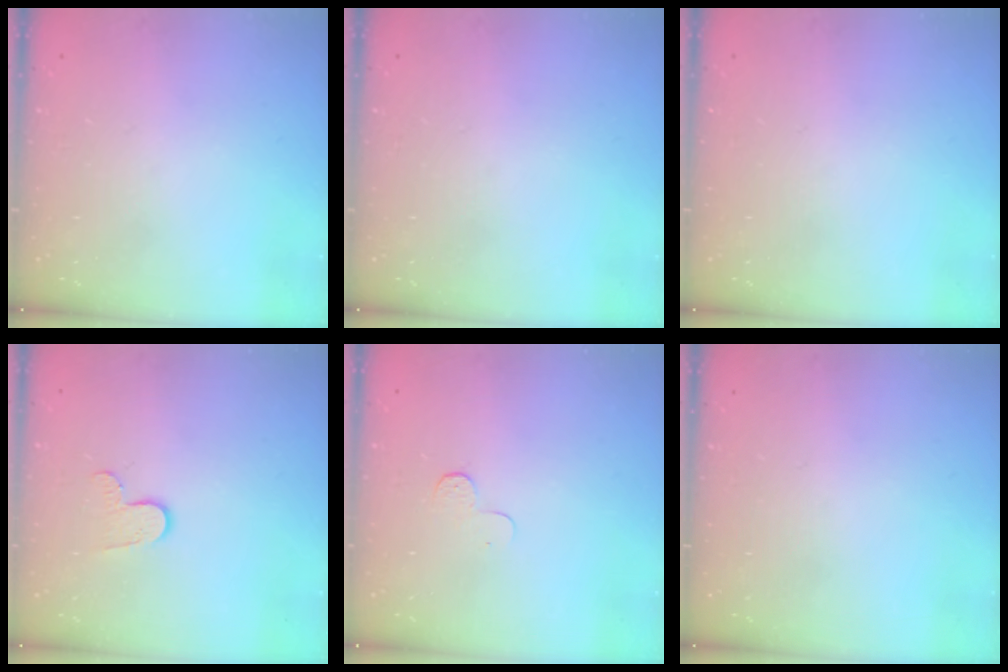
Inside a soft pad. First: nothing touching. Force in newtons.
{"total": 0.0}
{"total": 0.0}
{"total": 6.9, "press": 6.9, "slide": 0.7}
{"total": 3.9, "press": 3.9, "slide": 0.4}
{"total": 0.0}